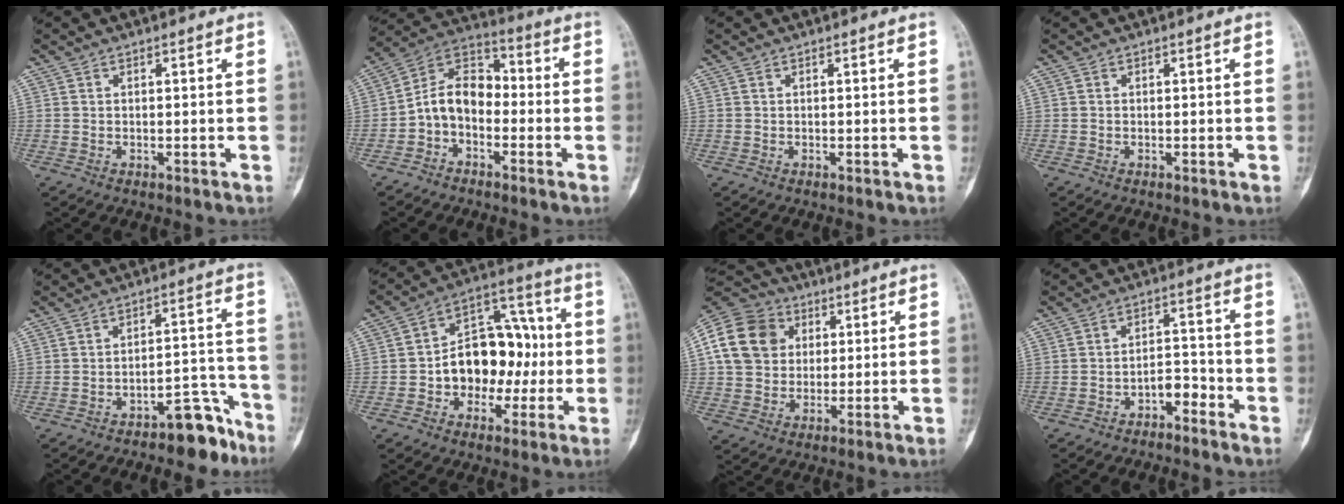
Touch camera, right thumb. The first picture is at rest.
{"total": 9.9, "force": [-2.6, 7.1, 6.4], "torque": [-0.095, 0.052, -0.064]}
{"total": 0.0}
{"total": 0.0}
{"total": 9.0, "force": [-6.6, 3.7, 4.8], "torque": [-0.040, 0.081, -0.097]}
{"total": 16.1, "force": [-1.5, 11.5, 11.3], "torque": [-0.120, 0.046, -0.024]}
{"total": 14.9, "force": [3.4, 12.4, 7.6], "torque": [-0.131, 0.012, 0.055]}
{"total": 4.8, "force": [-3.3, 2.6, 2.3], "torque": [-0.022, 0.040, -0.054]}